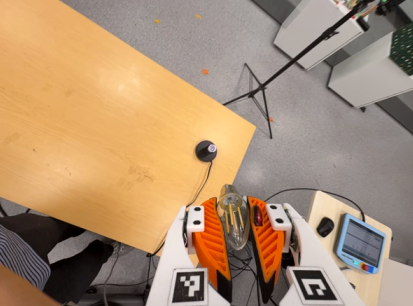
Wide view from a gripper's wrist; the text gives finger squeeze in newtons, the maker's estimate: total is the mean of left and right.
{"total": 21.4, "left": 25.9, "right": 17.0}